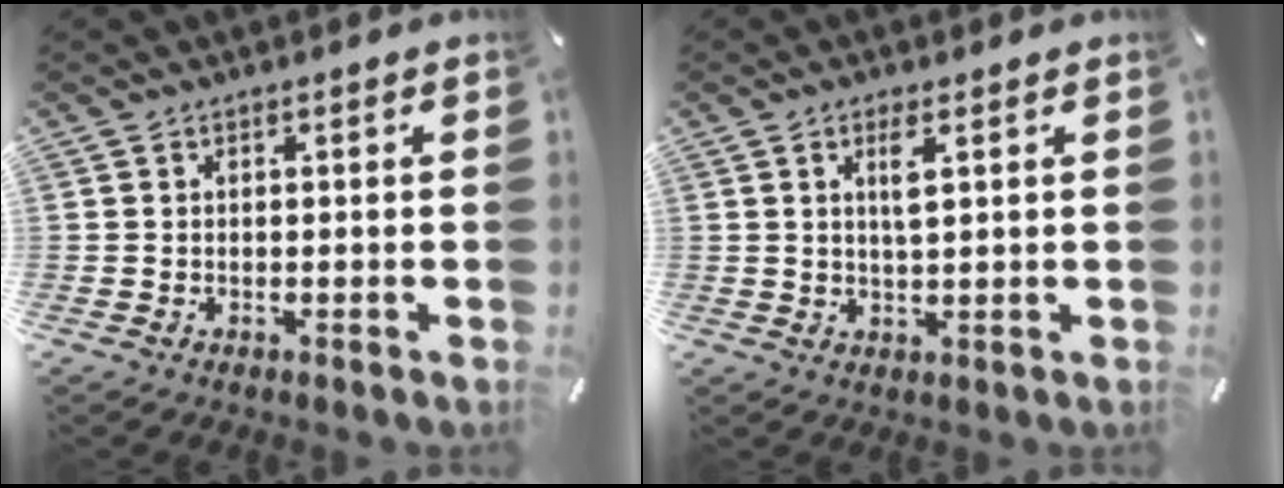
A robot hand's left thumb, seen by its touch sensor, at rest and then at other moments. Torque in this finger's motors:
{"motor_torque": [-0.09, -0.47, 0.11, 0.31, -0.01]}